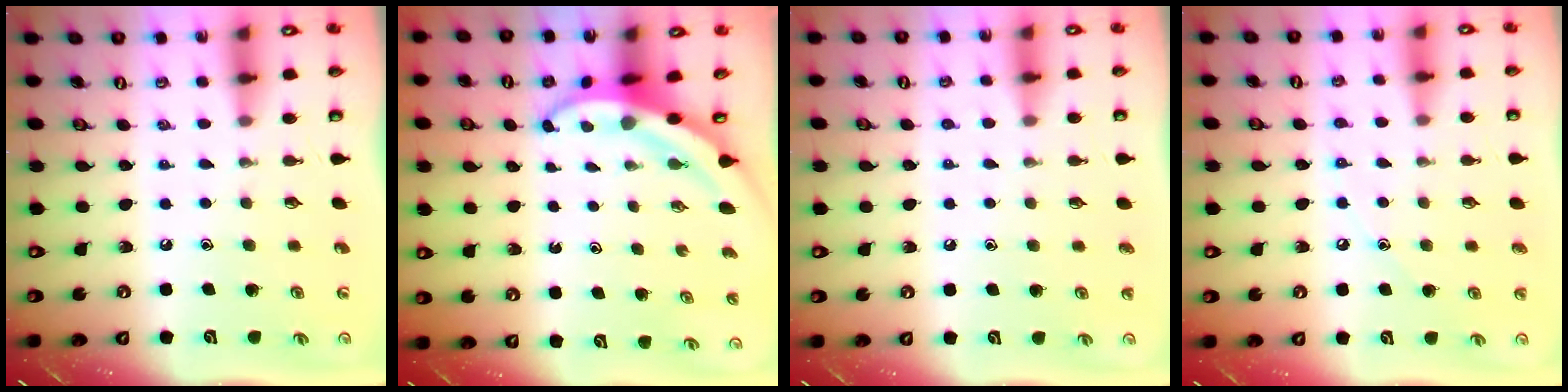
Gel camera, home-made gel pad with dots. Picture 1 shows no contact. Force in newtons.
{"total": 3.9, "press": 3.9, "slide": 0.4}
{"total": 3.2, "press": 3.2, "slide": 0.3}
{"total": 5.5, "press": 5.5, "slide": 0.7}